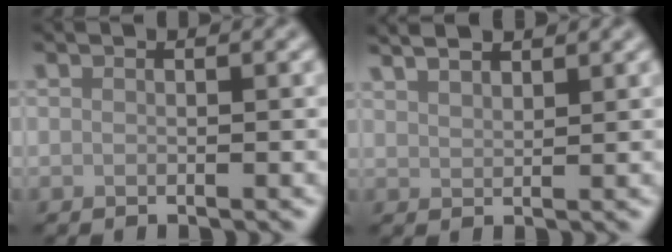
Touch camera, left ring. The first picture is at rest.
{"total": 3.5, "force": [2.8, 1.1, 1.8], "torque": [-0.017, 0.018, 0.030]}